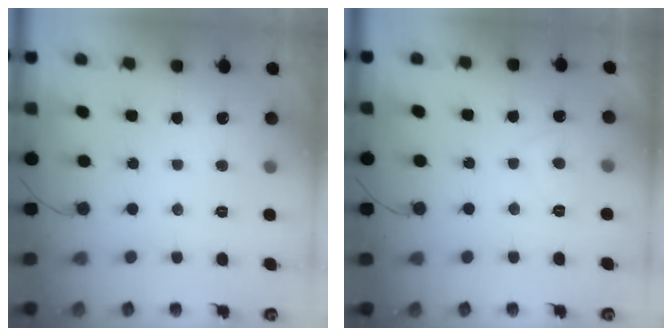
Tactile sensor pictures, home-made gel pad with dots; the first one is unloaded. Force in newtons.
{"total": 2.4, "press": 2.2, "slide": 0.9}